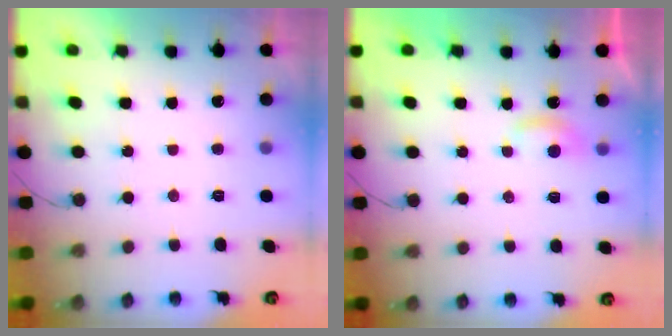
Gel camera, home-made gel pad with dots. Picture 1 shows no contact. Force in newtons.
{"total": 3.6, "press": 3.6, "slide": 0.4}